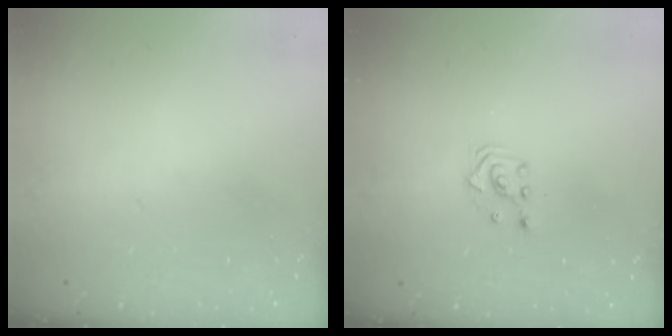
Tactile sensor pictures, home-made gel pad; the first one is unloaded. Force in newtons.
{"total": 2.5, "press": 2.5, "slide": 0.3}